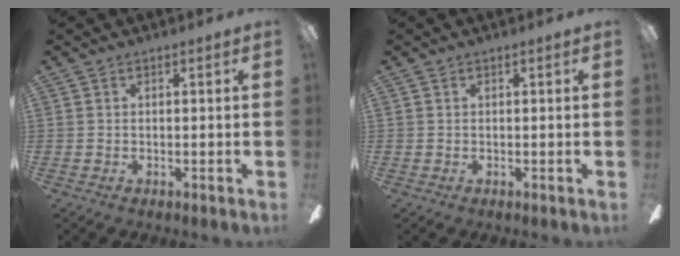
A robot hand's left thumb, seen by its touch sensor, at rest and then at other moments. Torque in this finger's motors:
{"motor_torque": [-0.08, -0.02, -0.10, 0.02, 0.00]}